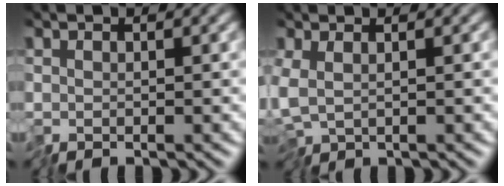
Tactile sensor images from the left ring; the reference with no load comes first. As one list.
[{"total": 3.0, "force": [-0.7, 1.8, 2.3], "torque": [-0.047, -0.008, -0.003]}]